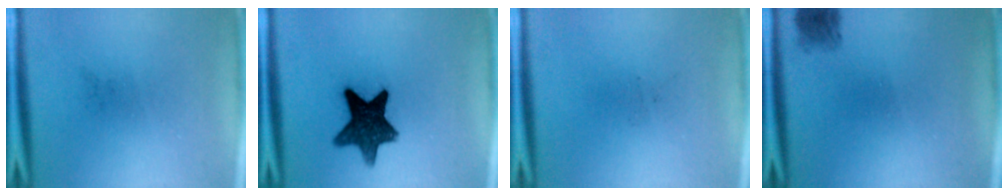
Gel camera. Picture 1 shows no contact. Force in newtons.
{"total": 11.4}
{"total": 0.0}
{"total": 2.1}